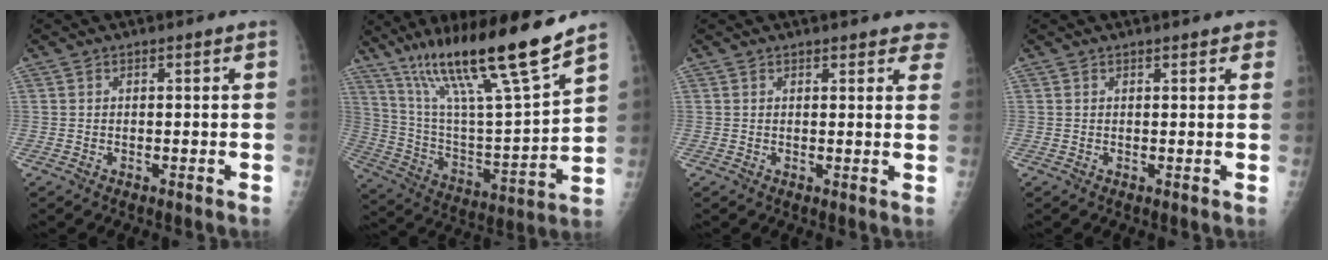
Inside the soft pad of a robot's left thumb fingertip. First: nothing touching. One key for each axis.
{"total": 23.2, "fx": 16.1, "fy": 1.7, "fz": 16.6, "tx": -0.267, "ty": -0.064, "tz": 0.288}
{"total": 6.1, "fx": 5.1, "fy": 1.8, "fz": 2.8, "tx": -0.001, "ty": -0.014, "tz": 0.048}
{"total": 3.1, "fx": 2.1, "fy": 0.9, "fz": 2.1, "tx": -0.013, "ty": 0.003, "tz": 0.024}